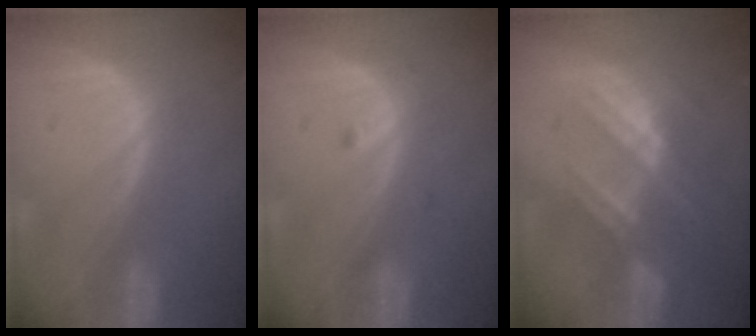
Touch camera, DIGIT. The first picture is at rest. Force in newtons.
{"total": 1.1, "press": 1.1, "slide": 0.1}
{"total": 7.4, "press": 6.5, "slide": 3.5}